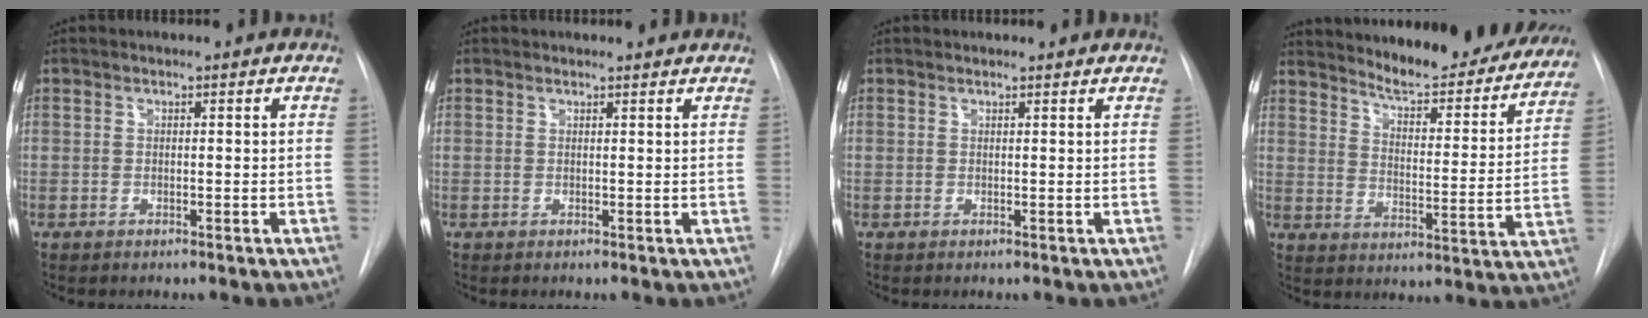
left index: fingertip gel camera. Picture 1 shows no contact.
{"total": 2.2, "force": [2.1, 0.5, 0.2], "torque": [-0.008, 0.005, 0.016]}
{"total": 1.4, "force": [1.4, 0.3, 0.1], "torque": [-0.010, 0.004, 0.011]}
{"total": 20.3, "force": [18.7, 3.6, 7.1], "torque": [-0.092, -0.053, 0.237]}